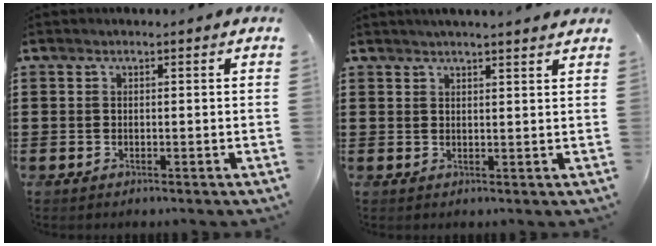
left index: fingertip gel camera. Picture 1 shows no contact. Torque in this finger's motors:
{"motor_torque": [1.11, -1.03, 0.17, 0.06]}